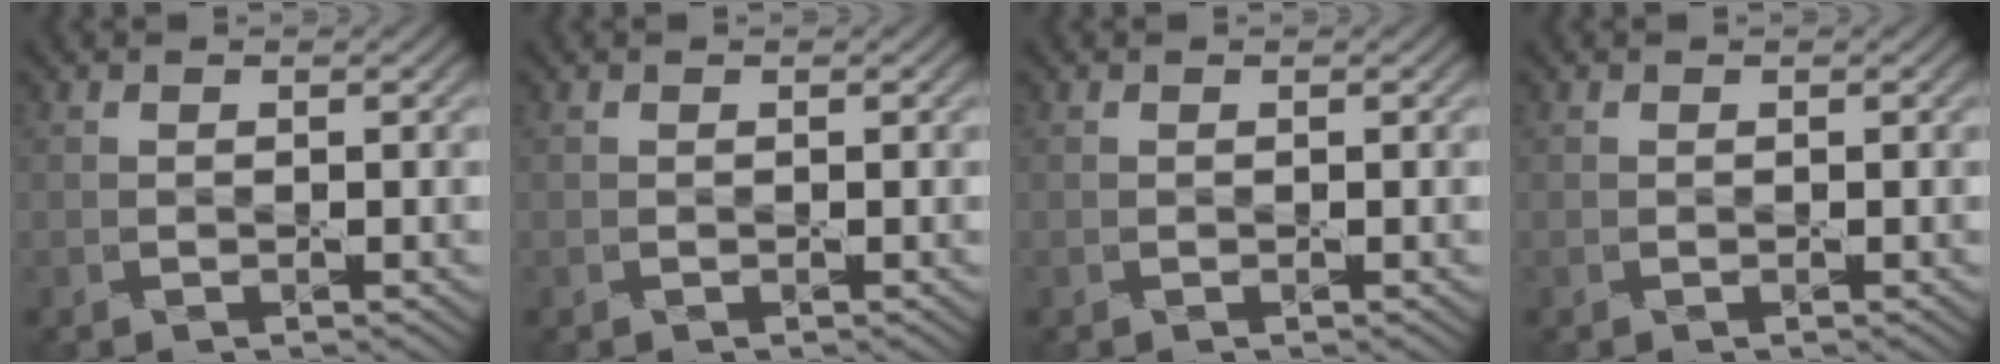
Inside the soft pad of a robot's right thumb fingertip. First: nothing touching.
{"total": 0.0}
{"total": 0.0}
{"total": 0.0}